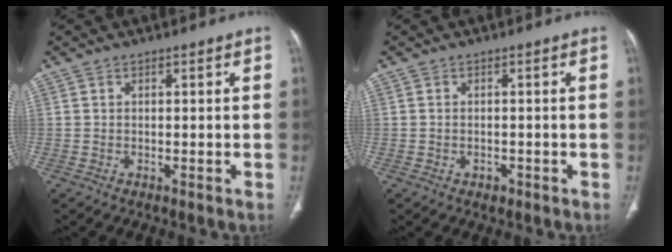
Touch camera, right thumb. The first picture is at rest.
{"total": 1.4, "force": [-0.6, 1.1, 0.6], "torque": [-0.009, 0.006, -0.006]}